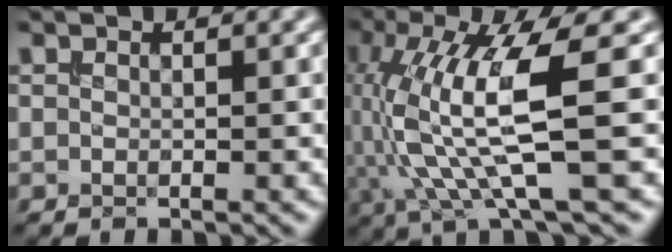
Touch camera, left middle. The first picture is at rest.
{"total": 10.5, "force": [-0.2, 2.5, 10.2], "torque": [-0.200, -0.007, 0.000]}